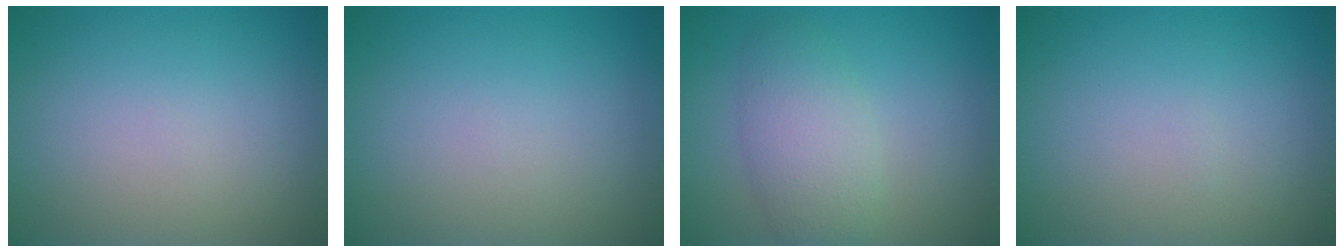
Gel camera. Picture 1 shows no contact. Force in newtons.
{"total": 0.0}
{"total": 3.9, "press": 3.9, "slide": 0.2}
{"total": 0.0}